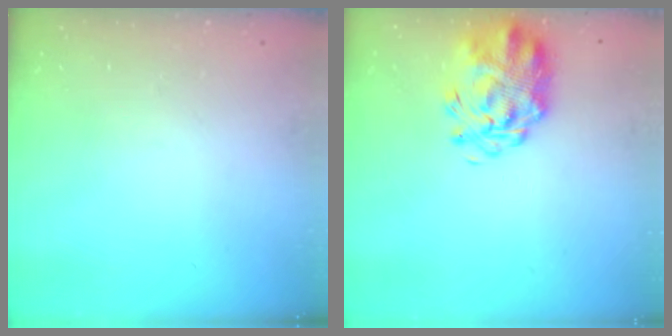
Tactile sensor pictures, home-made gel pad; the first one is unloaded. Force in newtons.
{"total": 4.5, "press": 4.0, "slide": 2.1}